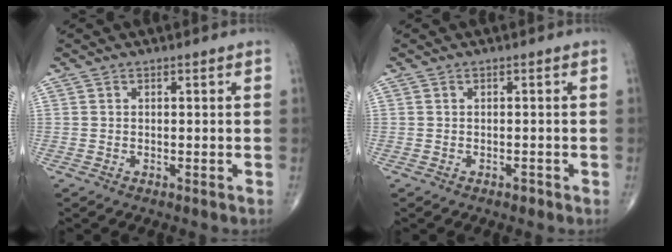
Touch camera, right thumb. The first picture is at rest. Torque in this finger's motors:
{"motor_torque": [0.59, 0.38, -0.15, -0.36, 0.02]}